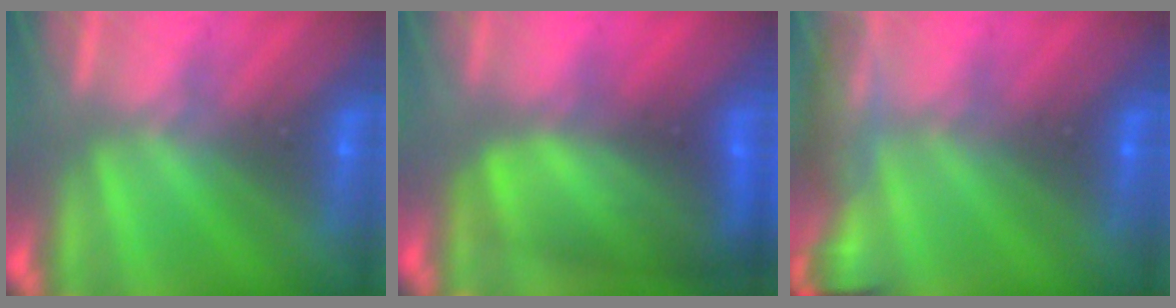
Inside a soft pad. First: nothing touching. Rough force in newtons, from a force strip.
{"total": 9.1}
{"total": 5.1}